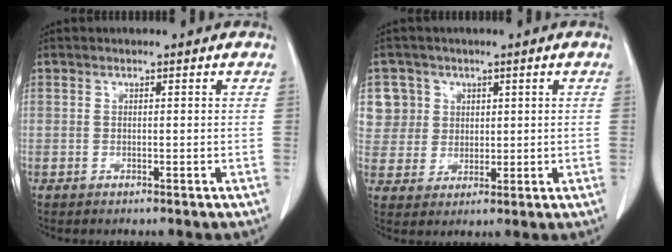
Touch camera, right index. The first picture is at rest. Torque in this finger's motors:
{"motor_torque": [-0.21, 0.27, -0.02, -0.01]}